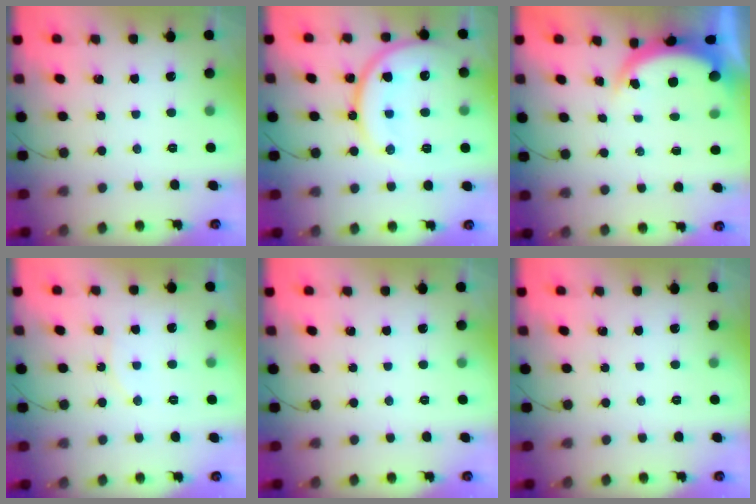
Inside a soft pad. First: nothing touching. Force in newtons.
{"total": 18.0, "press": 18.0, "slide": 1.4}
{"total": 4.9, "press": 4.8, "slide": 1.0}
{"total": 7.5, "press": 7.5, "slide": 0.3}
{"total": 0.0}
{"total": 0.0}